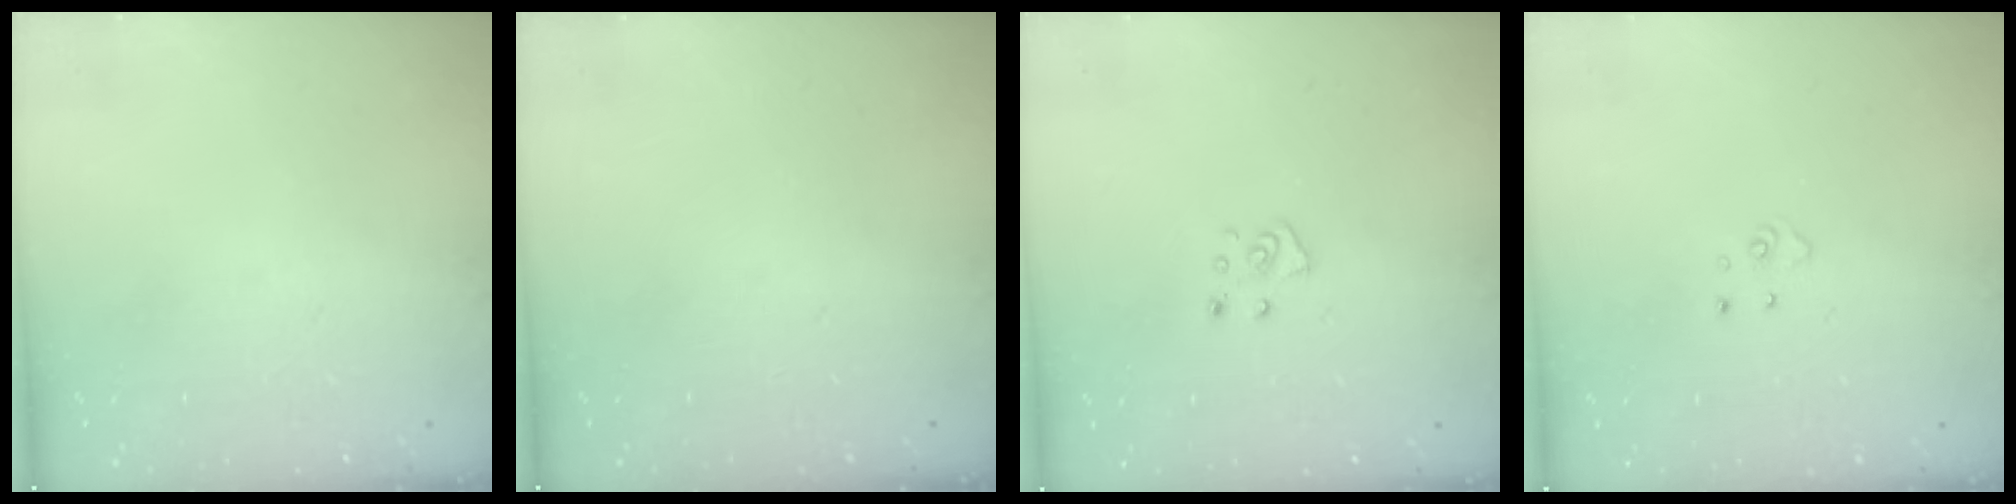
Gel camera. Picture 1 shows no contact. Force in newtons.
{"total": 0.0}
{"total": 5.7, "press": 5.7, "slide": 0.7}
{"total": 3.7, "press": 3.7, "slide": 0.3}